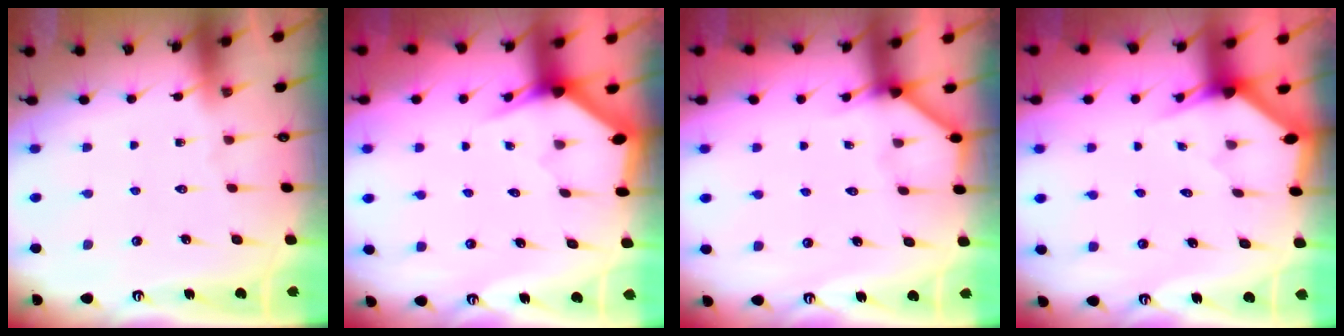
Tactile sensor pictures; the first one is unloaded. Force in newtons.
{"total": 2.9, "press": 2.9, "slide": 0.1}
{"total": 3.3, "press": 3.3, "slide": 0.4}
{"total": 2.4, "press": 2.4, "slide": 0.2}